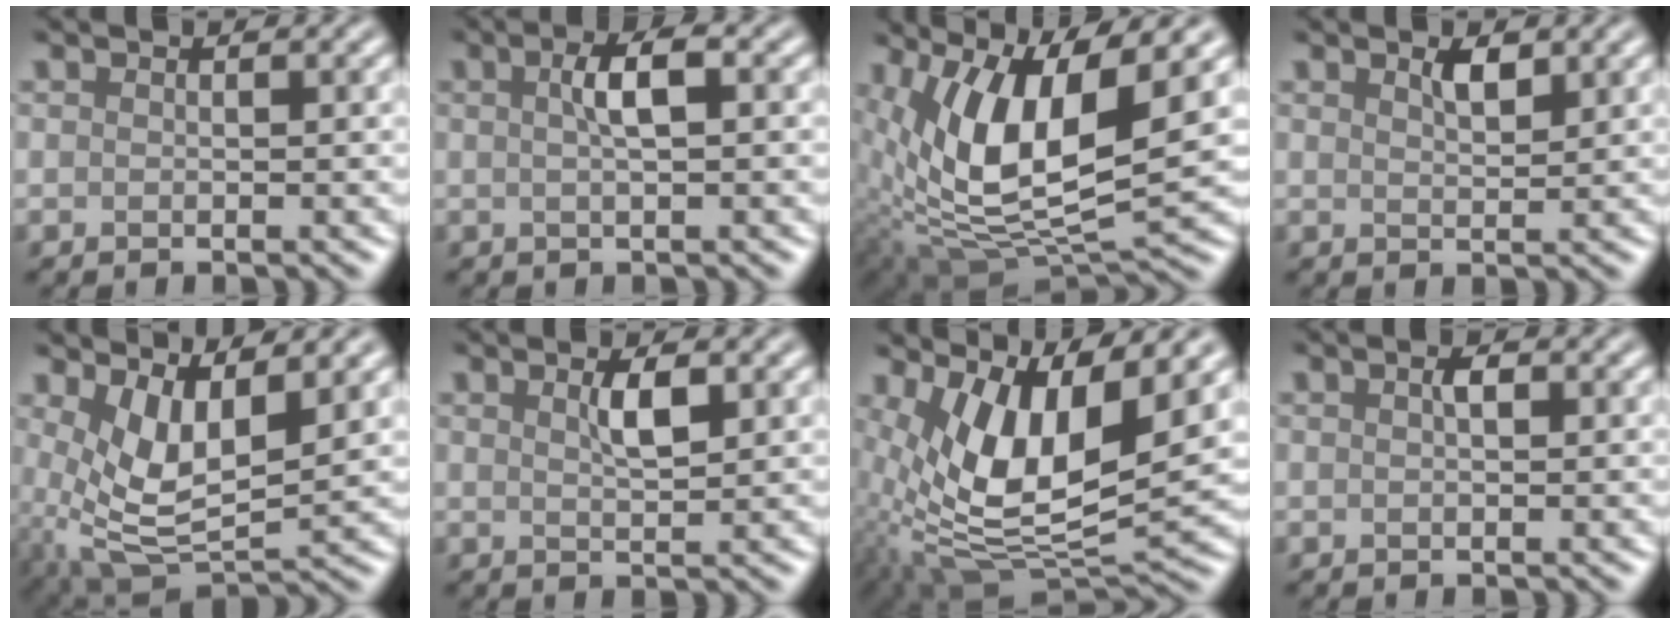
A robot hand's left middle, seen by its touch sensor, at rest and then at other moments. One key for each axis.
{"total": 2.7, "fx": 0.5, "fy": 0.6, "fz": 2.6, "tx": -0.045, "ty": 0.011, "tz": 0.006}
{"total": 11.3, "fx": 2.9, "fy": 4.4, "fz": 10.0, "tx": -0.193, "ty": -0.008, "tz": 0.054}
{"total": 1.6, "fx": 1.1, "fy": 0.5, "fz": 1.1, "tx": -0.020, "ty": -0.001, "tz": 0.020}
{"total": 6.2, "fx": 1.3, "fy": 2.9, "fz": 5.4, "tx": -0.117, "ty": -0.016, "tz": 0.029}
{"total": 2.2, "fx": 0.9, "fy": 0.6, "fz": 1.9, "tx": -0.035, "ty": 0.000, "tz": 0.016}
{"total": 10.1, "fx": 2.5, "fy": 4.2, "fz": 8.9, "tx": -0.180, "ty": -0.014, "tz": 0.047}
{"total": 1.0, "fx": 0.2, "fy": 0.4, "fz": 0.9, "tx": -0.016, "ty": 0.001, "tz": 0.003}